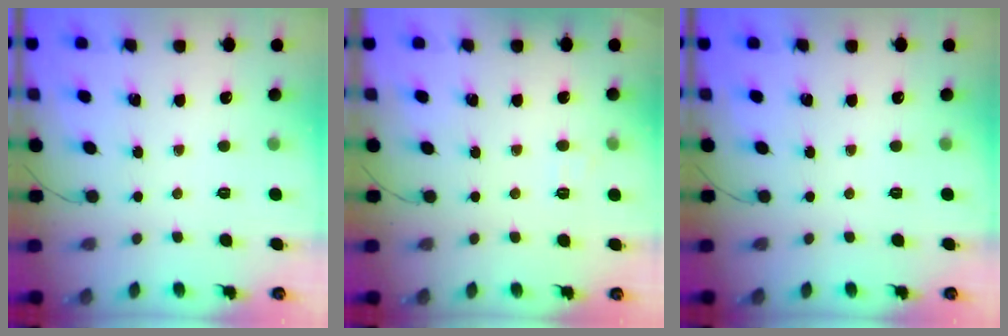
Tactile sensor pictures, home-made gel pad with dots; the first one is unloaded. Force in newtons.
{"total": 4.8, "press": 4.6, "slide": 1.3}
{"total": 0.0}